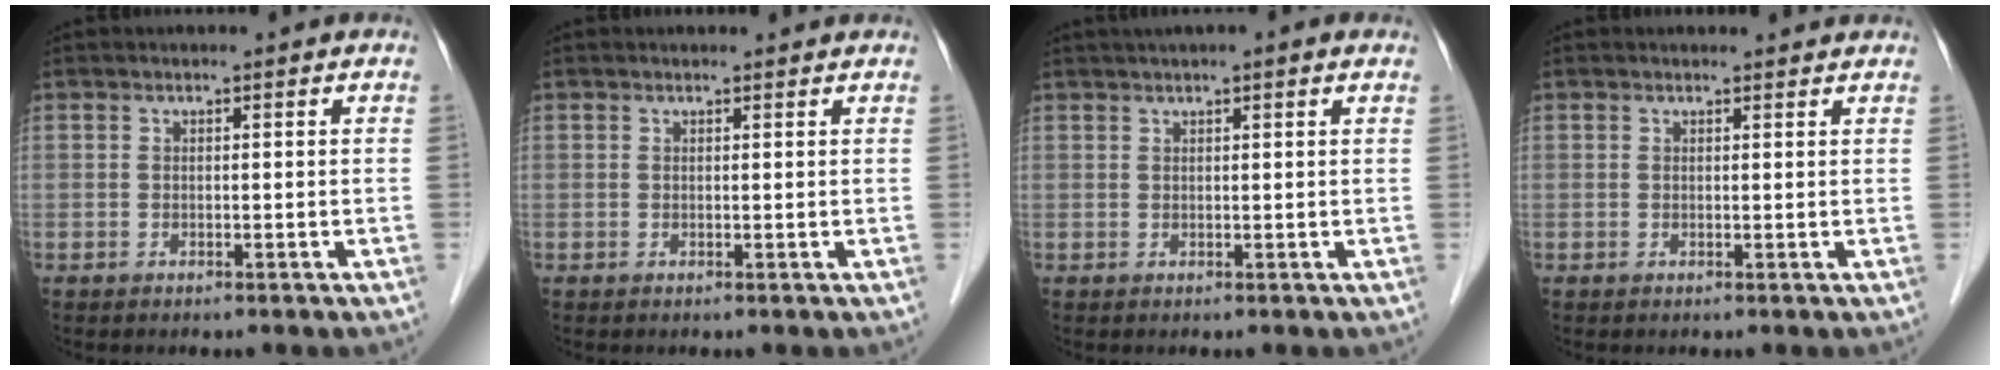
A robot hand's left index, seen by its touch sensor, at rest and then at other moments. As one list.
[{"total": 1.8, "force": [1.8, 0.2, 0.1], "torque": [-0.011, 0.006, 0.020]}, {"total": 4.6, "force": [3.4, 0.2, 3.1], "torque": [-0.048, 0.032, 0.053]}, {"total": 1.5, "force": [1.5, 0.2, 0.1], "torque": [-0.012, 0.002, 0.016]}]